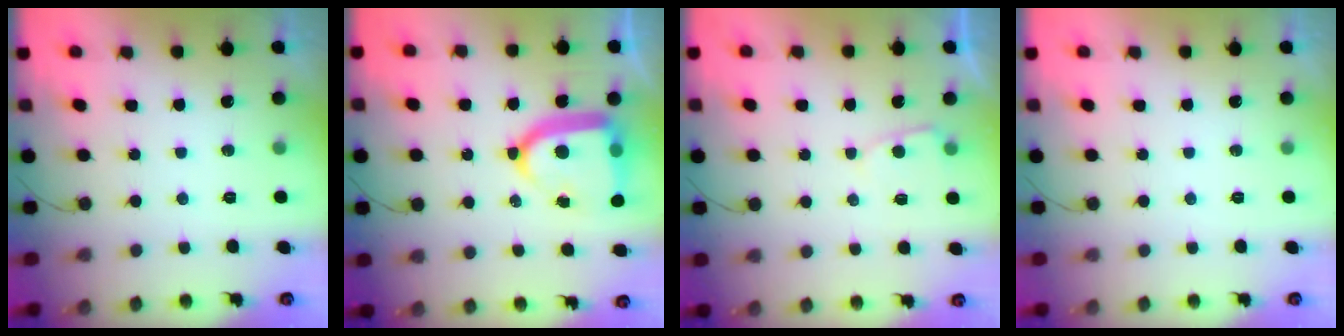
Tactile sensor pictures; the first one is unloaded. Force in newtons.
{"total": 17.1, "press": 17.0, "slide": 1.6}
{"total": 3.0, "press": 2.9, "slide": 0.3}
{"total": 0.0}